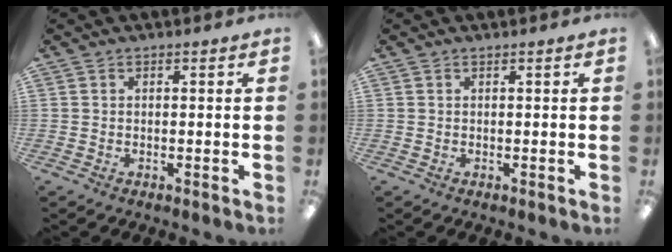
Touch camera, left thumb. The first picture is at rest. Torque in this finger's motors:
{"motor_torque": [0.00, 0.00, 0.00, 0.00, 0.00]}